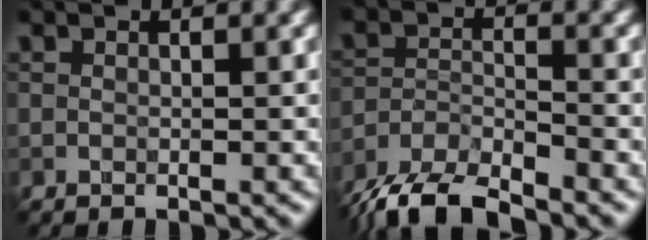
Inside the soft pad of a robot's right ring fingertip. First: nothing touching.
{"total": 7.5, "force": [-6.9, 1.7, 2.6], "torque": [-0.054, -0.014, -0.121]}